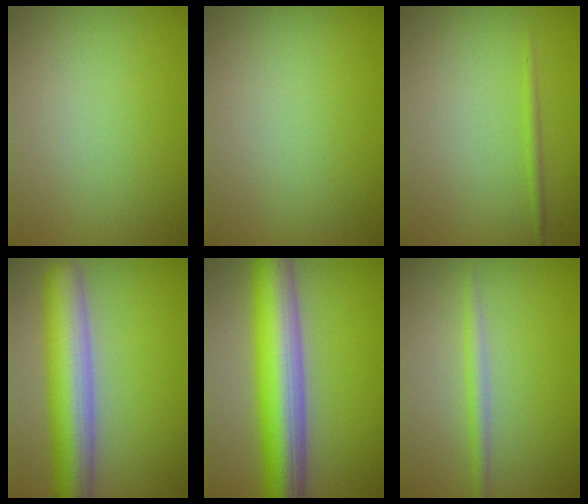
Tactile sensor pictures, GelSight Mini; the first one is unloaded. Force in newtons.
{"total": 0.0}
{"total": 0.8, "press": 0.8, "slide": 0.1}
{"total": 8.2, "press": 8.2, "slide": 0.4}
{"total": 10.3, "press": 10.3, "slide": 0.4}
{"total": 1.7, "press": 1.7, "slide": 0.0}